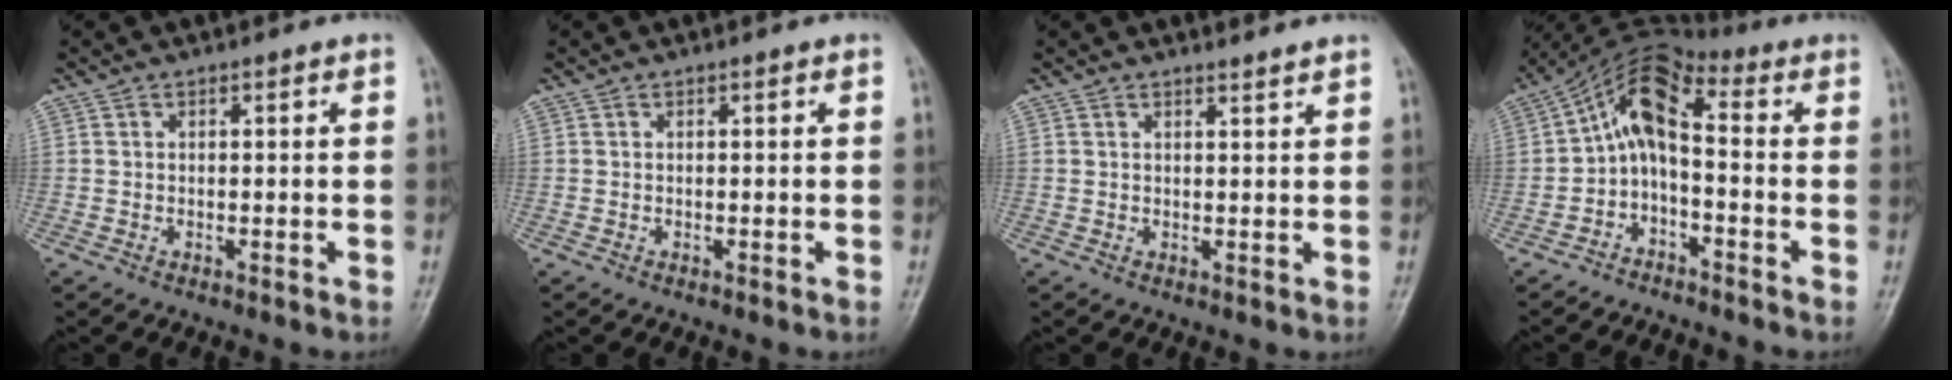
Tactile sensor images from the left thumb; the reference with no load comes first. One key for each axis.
{"total": 0.0}
{"total": 1.4, "fx": 1.3, "fy": -0.3, "fz": 0.2, "tx": -0.004, "ty": -0.014, "tz": 0.021}
{"total": 8.1, "fx": -1.4, "fy": 4.2, "fz": 6.7, "tx": -0.109, "ty": 0.046, "tz": -0.040}